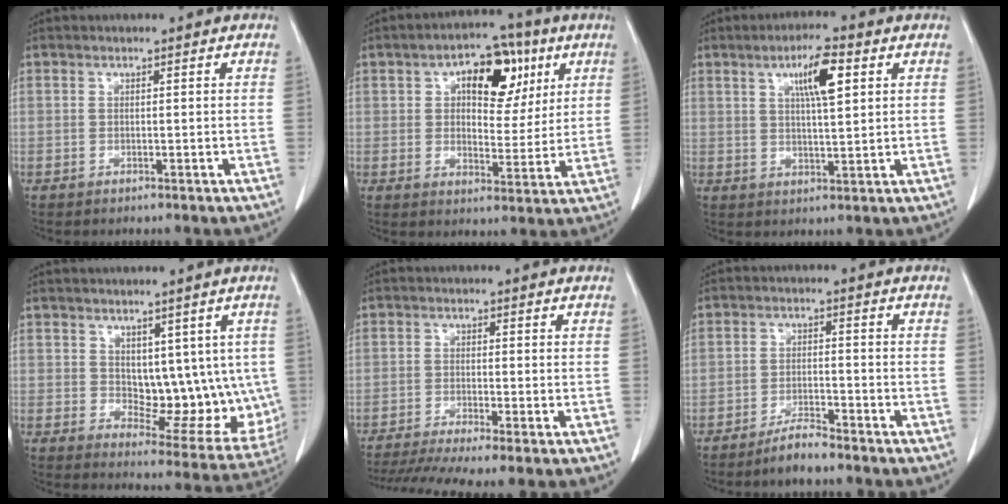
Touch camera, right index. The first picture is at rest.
{"total": 11.1, "force": [4.5, 5.8, 8.4], "torque": [-0.116, 0.025, 0.069]}
{"total": 7.1, "force": [2.9, 1.1, 6.4], "torque": [-0.112, 0.005, 0.048]}
{"total": 11.8, "force": [2.2, 6.6, 9.6], "torque": [-0.109, -0.004, 0.049]}
{"total": 9.8, "force": [-7.6, 0.2, 6.1], "torque": [-0.101, -0.012, -0.124]}
{"total": 4.0, "force": [-3.5, 0.4, 1.9], "torque": [-0.036, -0.005, -0.066]}